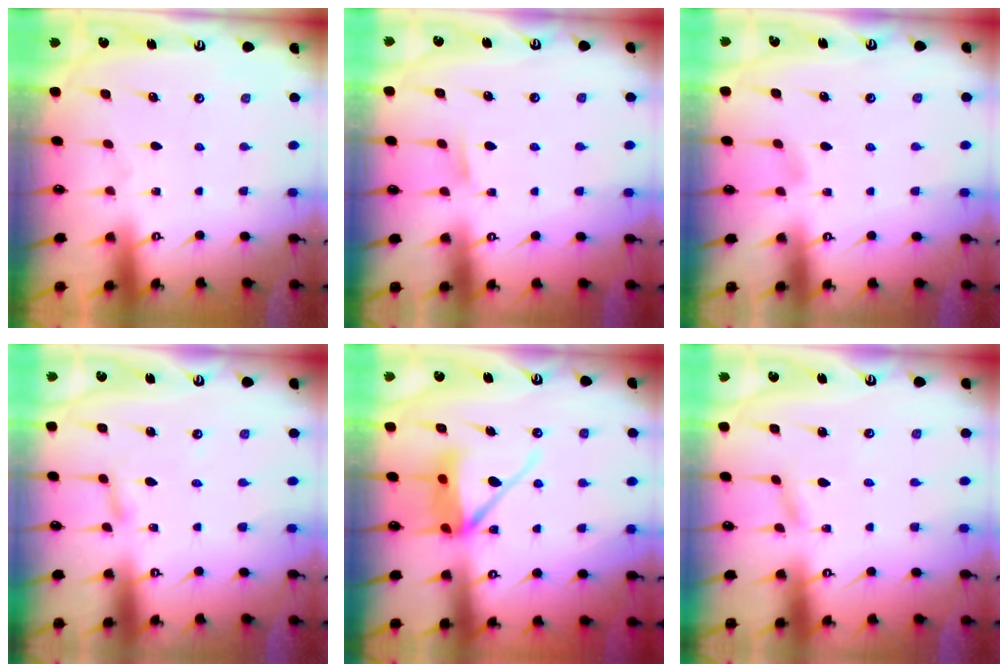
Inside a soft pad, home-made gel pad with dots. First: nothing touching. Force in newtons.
{"total": 3.9, "press": 3.9, "slide": 0.6}
{"total": 3.7, "press": 3.7, "slide": 0.6}
{"total": 3.1, "press": 3.1, "slide": 0.3}
{"total": 10.6, "press": 10.5, "slide": 1.6}
{"total": 2.3, "press": 2.3, "slide": 0.2}